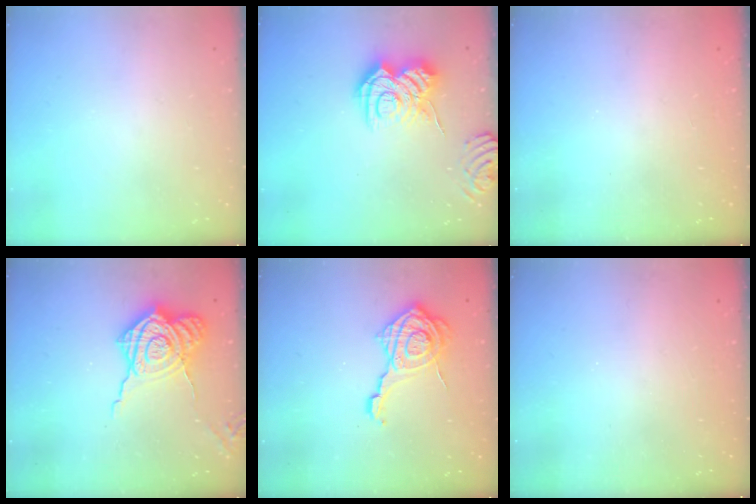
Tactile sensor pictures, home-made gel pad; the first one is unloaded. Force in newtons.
{"total": 13.6, "press": 13.5, "slide": 1.2}
{"total": 2.4, "press": 2.3, "slide": 0.7}
{"total": 18.2, "press": 18.2, "slide": 1.5}
{"total": 14.7, "press": 14.7, "slide": 0.8}
{"total": 2.3, "press": 2.1, "slide": 0.8}